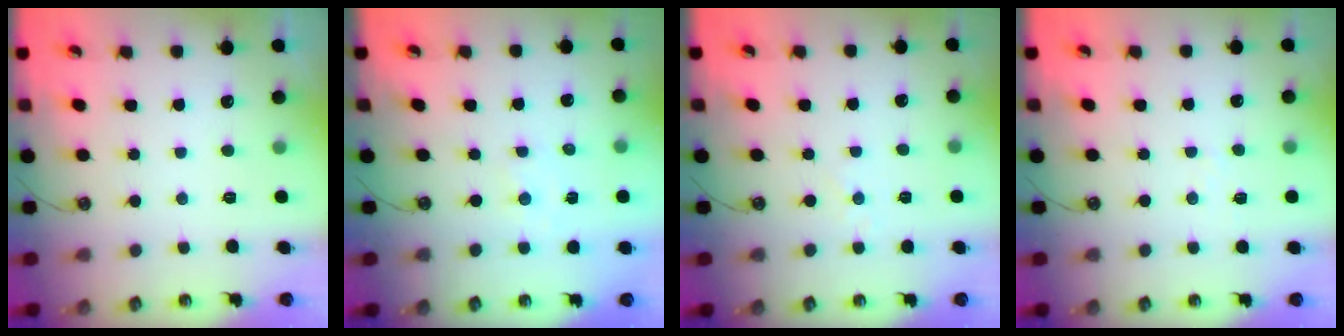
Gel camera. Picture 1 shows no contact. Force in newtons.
{"total": 1.0, "press": 1.0, "slide": 0.2}
{"total": 3.7, "press": 3.6, "slide": 0.4}
{"total": 3.8, "press": 3.7, "slide": 0.5}